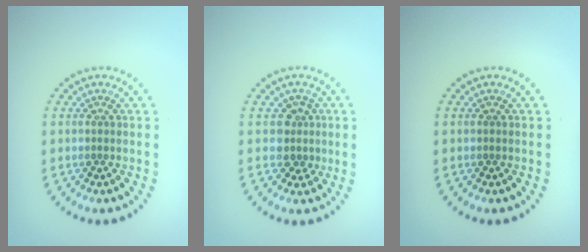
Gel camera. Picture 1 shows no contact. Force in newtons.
{"total": 2.2, "press": 1.7, "slide": 1.4}
{"total": 0.0}